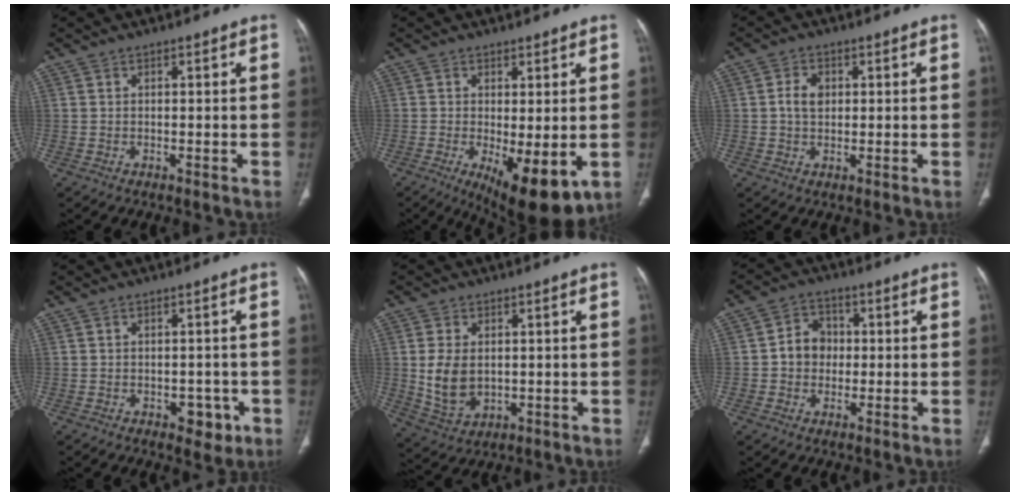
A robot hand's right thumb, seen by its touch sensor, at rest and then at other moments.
{"total": 11.4, "force": [-2.9, 4.3, 10.1], "torque": [-0.148, -0.024, -0.030]}
{"total": 3.8, "force": [0.5, 2.8, 2.6], "torque": [-0.043, 0.005, 0.008]}
{"total": 4.2, "force": [-1.7, 2.8, 2.5], "torque": [-0.010, 0.008, -0.017]}
{"total": 8.7, "force": [0.4, 5.9, 6.4], "torque": [-0.115, -0.009, 0.024]}
{"total": 6.3, "force": [-0.1, 5.5, 3.1], "torque": [-0.020, 0.015, -0.010]}